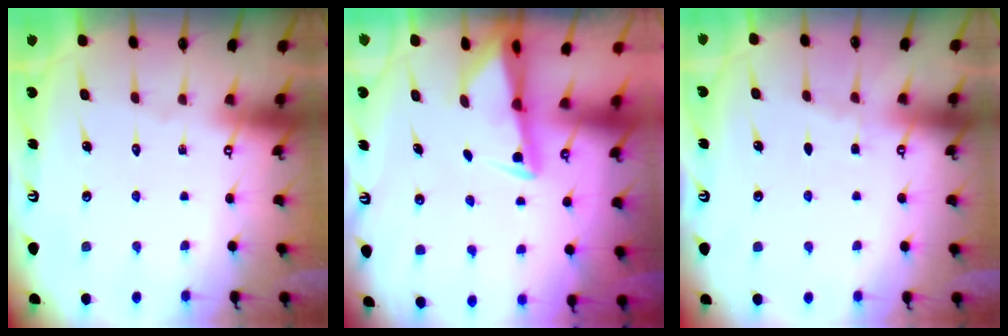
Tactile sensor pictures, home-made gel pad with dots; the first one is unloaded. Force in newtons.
{"total": 2.4, "press": 2.3, "slide": 0.4}
{"total": 2.7, "press": 2.7, "slide": 0.4}